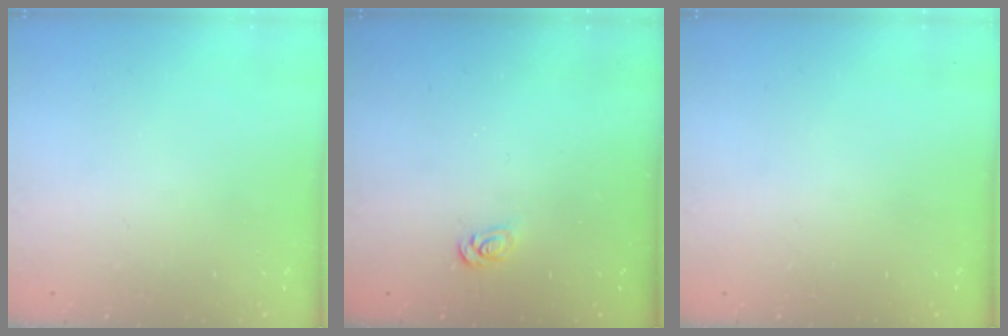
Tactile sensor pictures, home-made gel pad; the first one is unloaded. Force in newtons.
{"total": 2.5, "press": 2.5, "slide": 0.3}
{"total": 0.0}